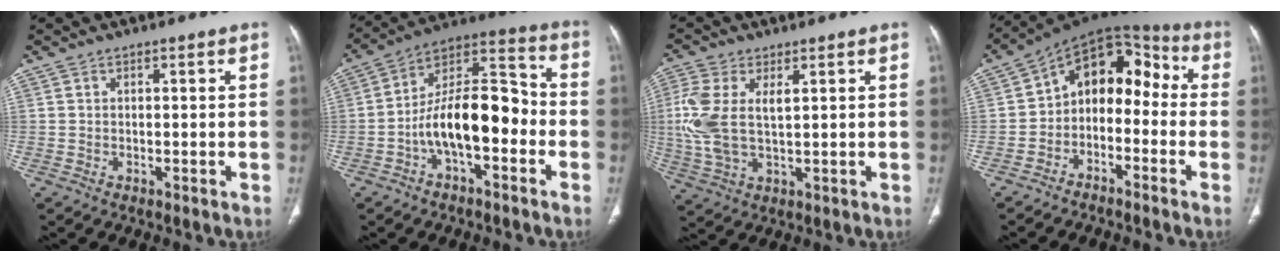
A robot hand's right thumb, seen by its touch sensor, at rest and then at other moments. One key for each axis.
{"total": 15.7, "fx": -4.3, "fy": 7.5, "fz": 13.2, "tx": -0.204, "ty": 0.061, "tz": -0.078}
{"total": 10.3, "fx": 2.0, "fy": 5.3, "fz": 8.6, "tx": -0.217, "ty": 0.003, "tz": 0.044}
{"total": 12.6, "fx": -3.3, "fy": 9.0, "fz": 8.2, "tx": -0.080, "ty": 0.080, "tz": -0.070}